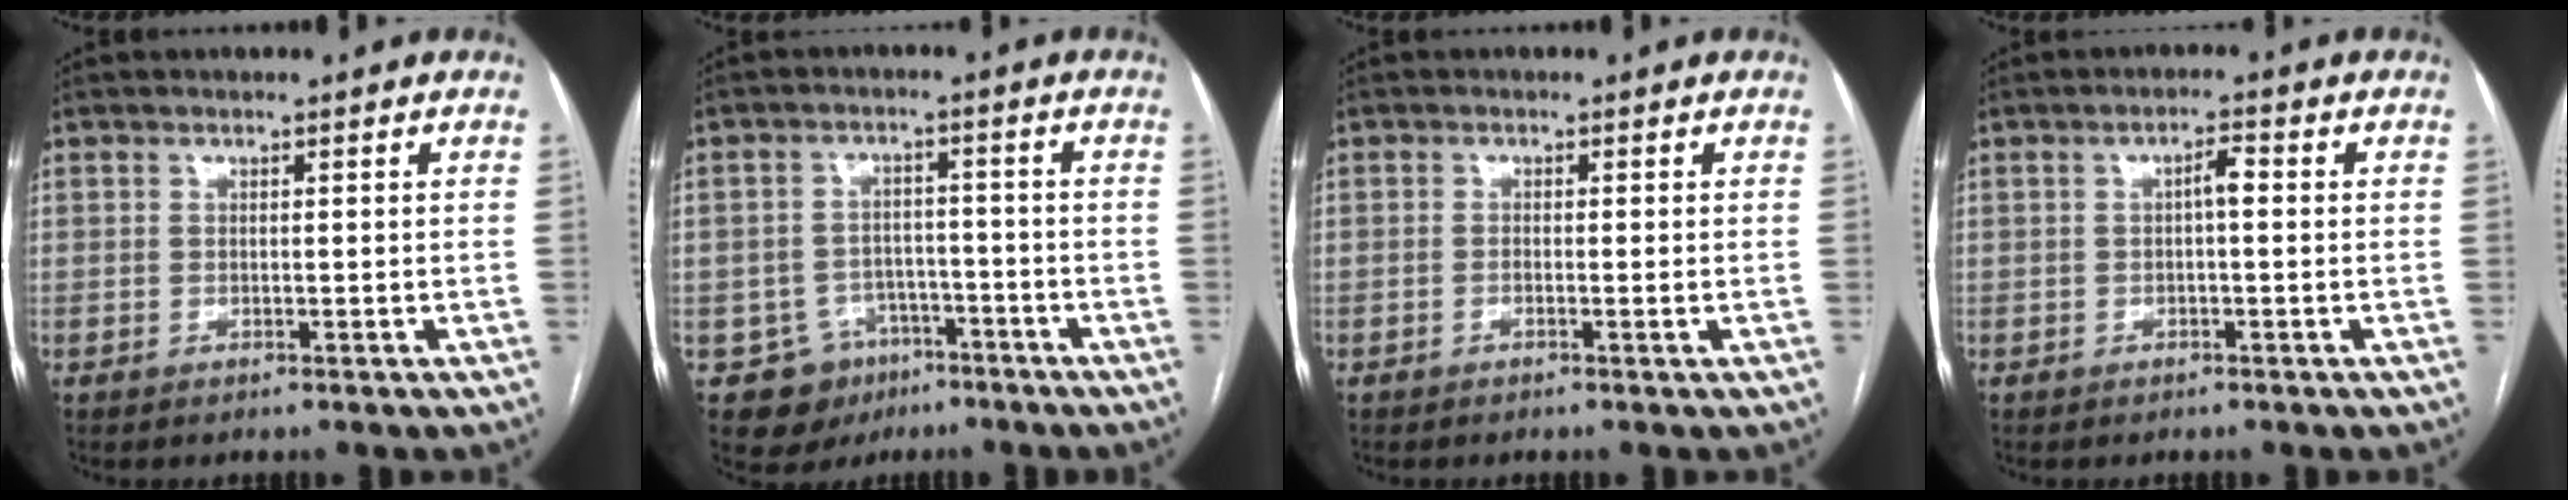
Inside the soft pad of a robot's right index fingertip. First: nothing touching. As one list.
[{"total": 7.9, "force": [-4.0, 6.7, 1.1], "torque": [-0.016, 0.011, -0.051]}, {"total": 0.8, "force": [-0.3, 0.1, 0.8], "torque": [-0.013, 0.001, -0.005]}, {"total": 2.3, "force": [0.0, 0.5, 2.2], "torque": [-0.036, 0.006, 0.000]}]